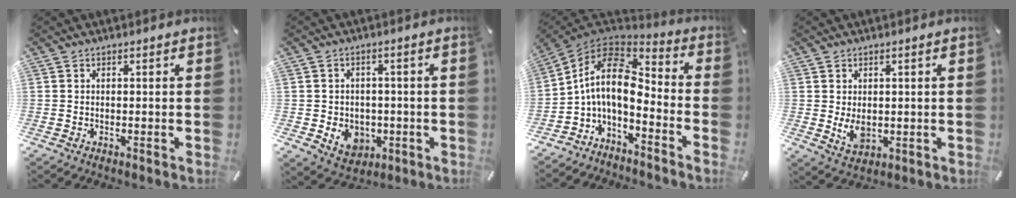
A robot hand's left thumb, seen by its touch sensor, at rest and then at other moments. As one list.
[{"total": 7.2, "force": [-1.6, 6.3, 3.0], "torque": [-0.043, 0.009, -0.026]}, {"total": 11.0, "force": [-0.5, 6.4, 8.9], "torque": [-0.194, -0.008, -0.014]}, {"total": 5.0, "force": [0.0, 3.6, 3.5], "torque": [-0.076, -0.005, 0.000]}]